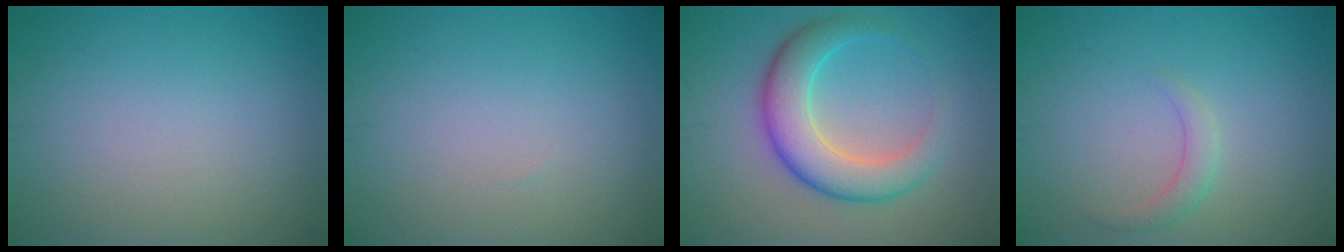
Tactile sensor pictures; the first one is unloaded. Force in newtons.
{"total": 0.0}
{"total": 6.0, "press": 6.0, "slide": 0.2}
{"total": 1.6, "press": 1.6, "slide": 0.1}